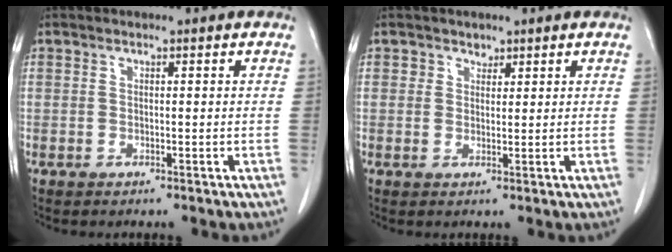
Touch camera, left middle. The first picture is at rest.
{"total": 1.5, "force": [1.0, 1.1, 0.0], "torque": [0.008, -0.005, 0.011]}